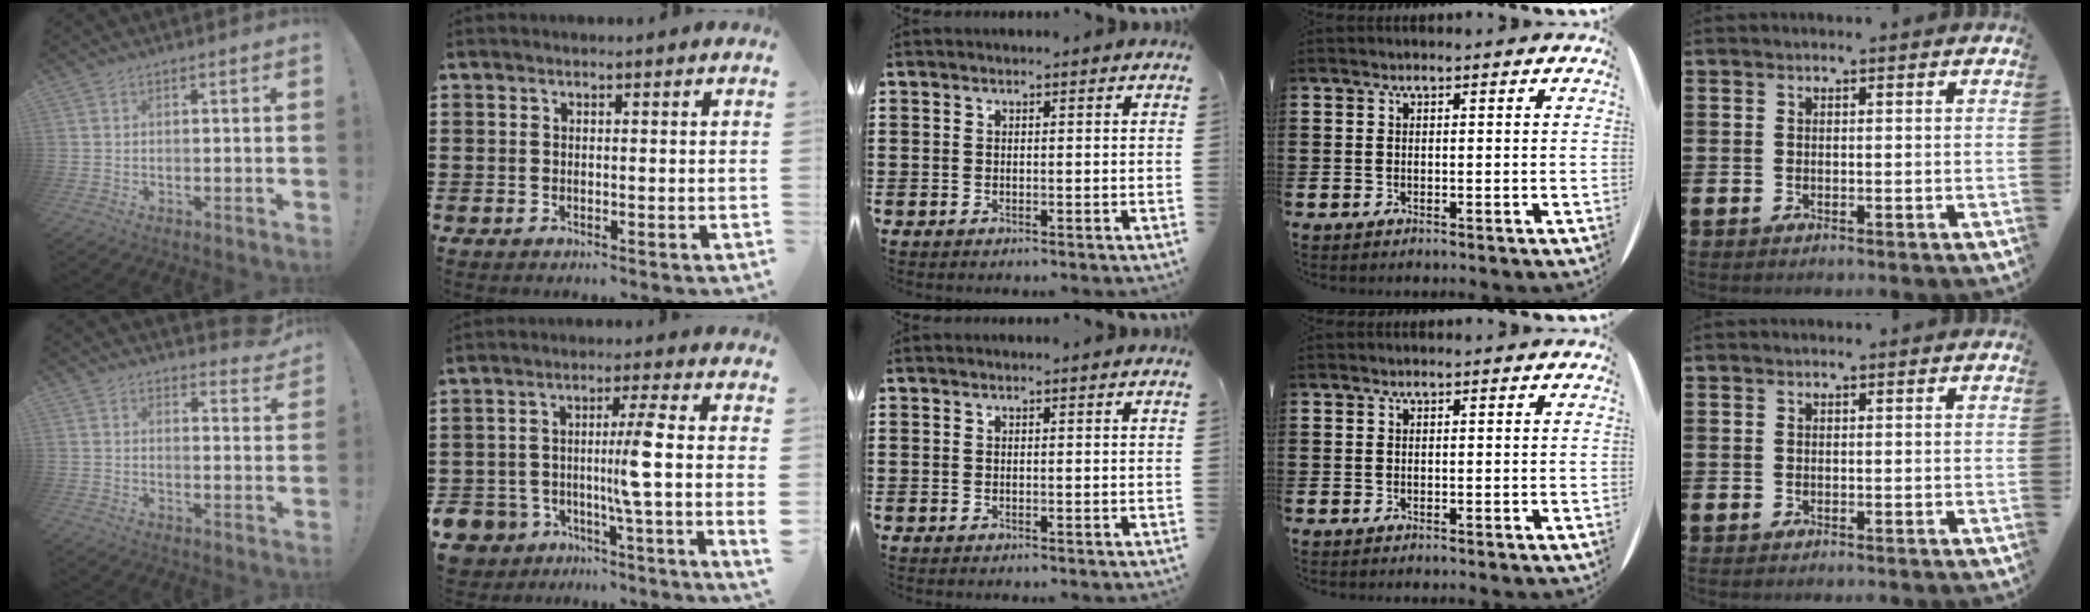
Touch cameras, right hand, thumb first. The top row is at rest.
{"thumb": {"total": 4.5, "force": [4.0, 1.4, 1.6], "torque": [-0.005, -0.039, 0.069]}, "index": {"total": 6.4, "force": [-1.9, 0.7, 6.1], "torque": [-0.123, -0.007, -0.042]}}